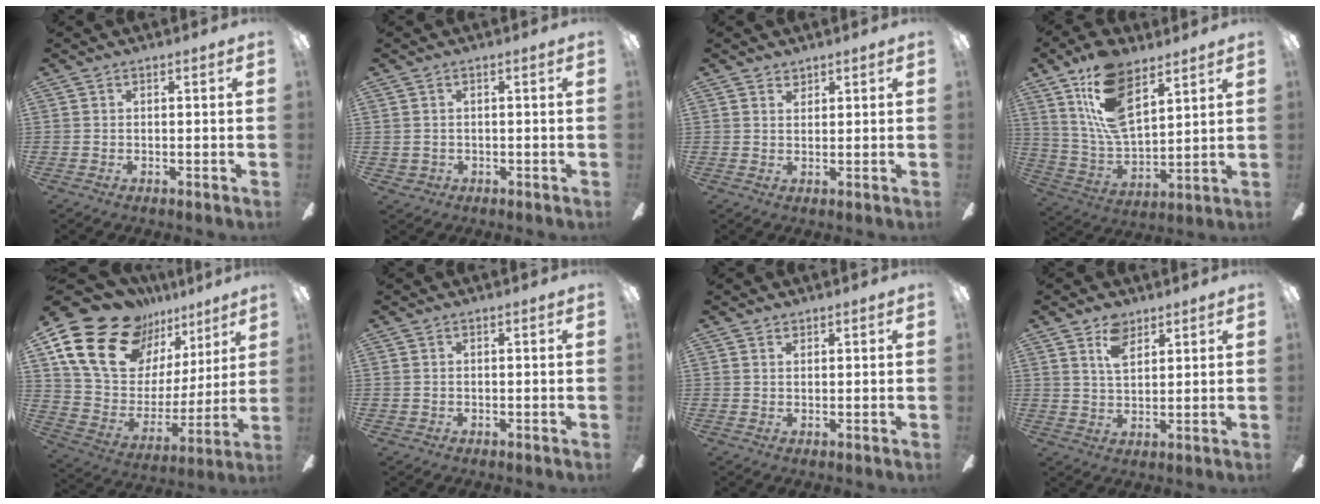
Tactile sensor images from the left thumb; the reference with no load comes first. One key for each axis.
{"total": 1.4, "fx": -0.1, "fy": 1.4, "fz": 0.2, "tx": -0.006, "ty": 0.001, "tz": -0.004}
{"total": 1.7, "fx": 1.5, "fy": 0.9, "fz": 0.3, "tx": 0.002, "ty": -0.004, "tz": 0.027}
{"total": 17.6, "fx": 9.8, "fy": 8.7, "fz": 11.8, "tx": -0.247, "ty": -0.036, "tz": 0.176}
{"total": 22.4, "fx": 14.7, "fy": 13.3, "fz": 10.4, "tx": -0.199, "ty": -0.090, "tz": 0.279}
{"total": 0.6, "fx": -0.2, "fy": 0.6, "fz": 0.1, "tx": -0.001, "ty": 0.004, "tz": -0.005}
{"total": 1.0, "fx": 0.7, "fy": 0.6, "fz": 0.3, "tx": -0.007, "ty": 0.001, "tz": 0.014}
{"total": 6.5, "fx": 4.1, "fy": 3.5, "fz": 3.7, "tx": -0.068, "ty": -0.005, "tz": 0.073}